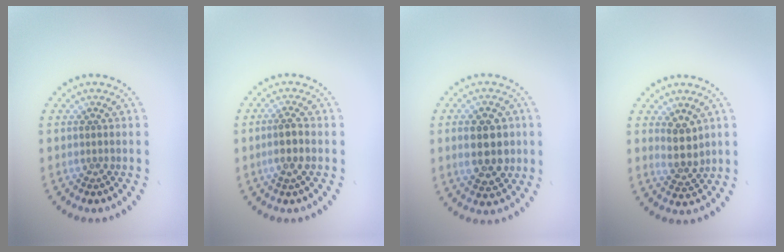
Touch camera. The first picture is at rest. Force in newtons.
{"total": 2.5, "press": 2.3, "slide": 1.0}
{"total": 5.5, "press": 5.5, "slide": 0.3}
{"total": 2.7, "press": 2.3, "slide": 1.5}